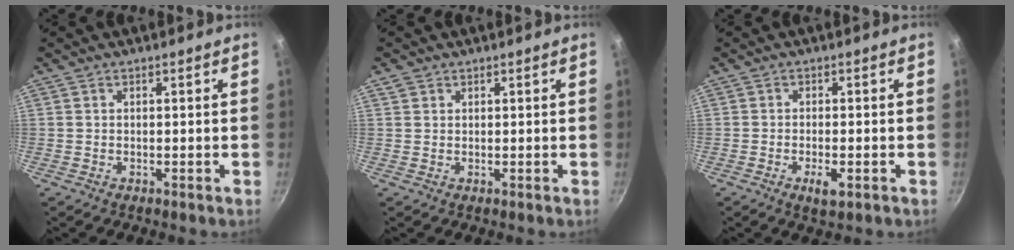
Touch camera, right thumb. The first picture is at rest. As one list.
[{"total": 1.4, "force": [0.7, 1.1, 0.4], "torque": [-0.003, 0.001, 0.010]}, {"total": 3.4, "force": [-1.4, 1.2, 2.9], "torque": [-0.051, 0.003, -0.020]}]